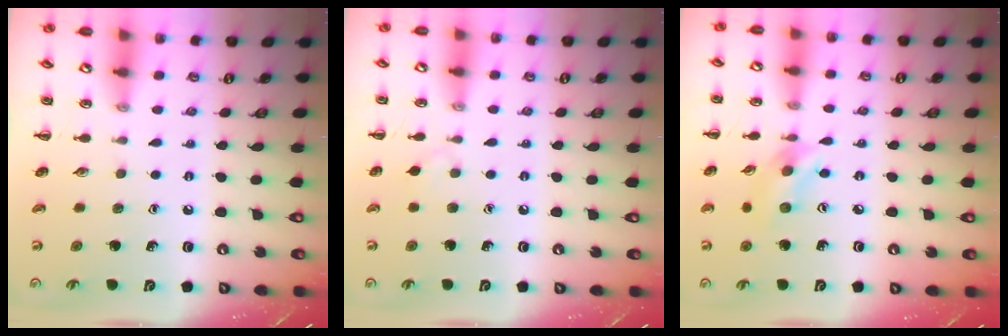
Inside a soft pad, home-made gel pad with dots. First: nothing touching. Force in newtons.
{"total": 2.9, "press": 2.7, "slide": 1.2}
{"total": 6.2, "press": 6.2, "slide": 0.7}